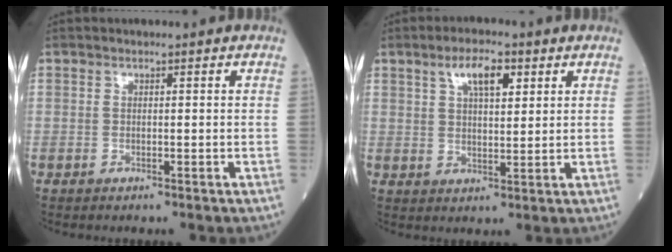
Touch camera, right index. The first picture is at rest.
{"total": 6.2, "force": [3.1, 2.0, 5.0], "torque": [-0.089, 0.008, 0.052]}